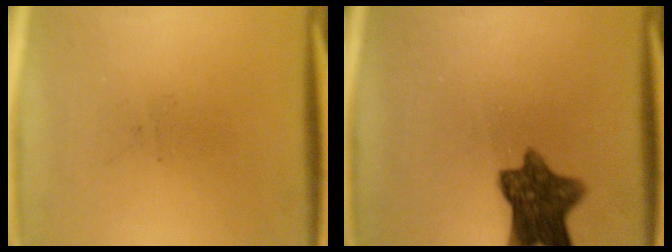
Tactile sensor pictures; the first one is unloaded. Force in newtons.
{"total": 9.2}